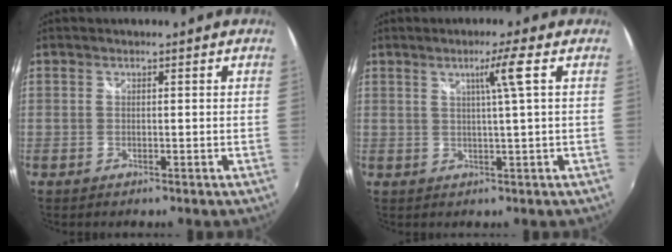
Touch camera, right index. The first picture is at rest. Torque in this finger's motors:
{"motor_torque": [0.55, 0.19, 0.21, 0.06]}